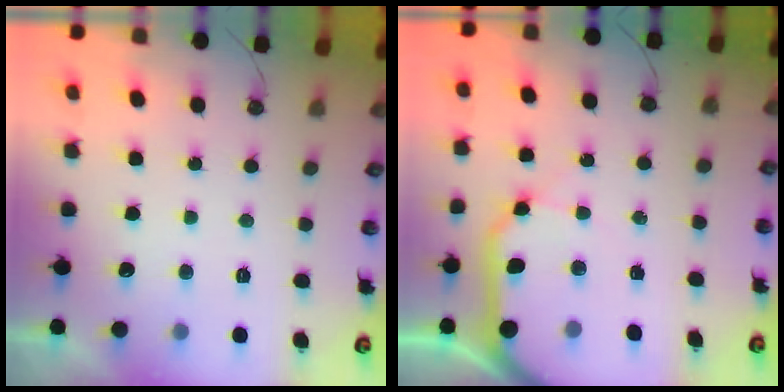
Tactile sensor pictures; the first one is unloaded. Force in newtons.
{"total": 12.2, "press": 12.1, "slide": 1.6}